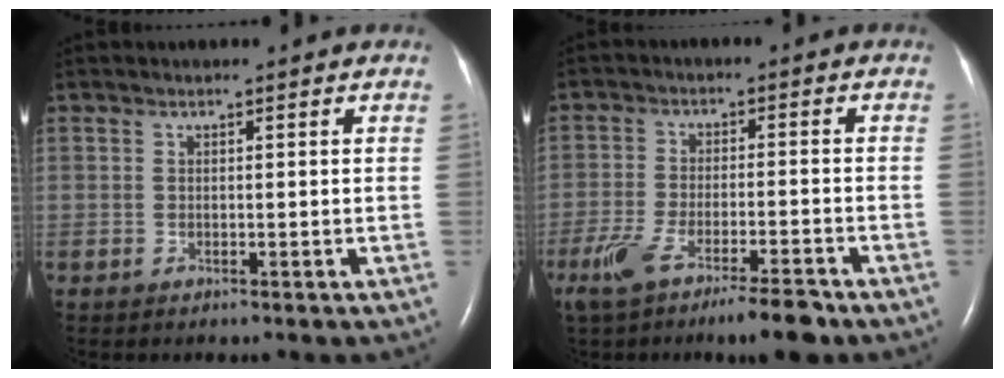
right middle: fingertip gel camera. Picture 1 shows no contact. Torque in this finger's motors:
{"motor_torque": [0.21, -0.19, 0.14, 0.05]}